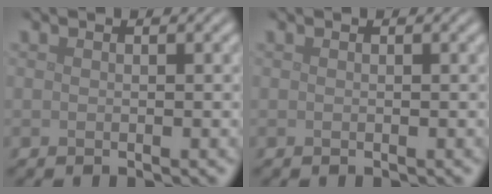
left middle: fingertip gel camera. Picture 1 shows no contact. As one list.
[{"total": 0.0}]